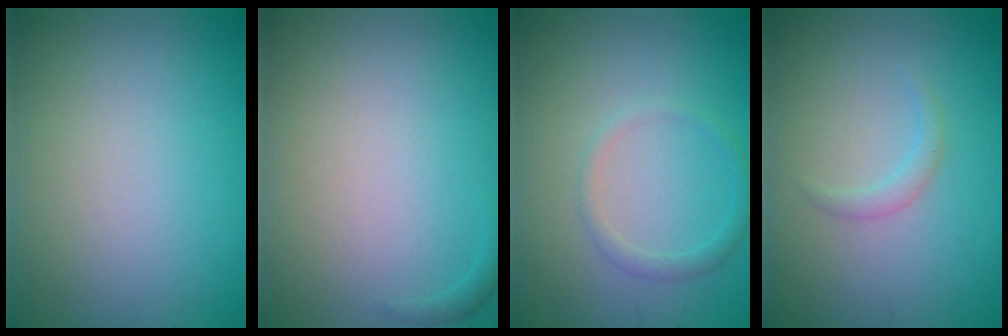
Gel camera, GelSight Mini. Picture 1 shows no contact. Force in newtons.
{"total": 0.6, "press": 0.6, "slide": 0.1}
{"total": 1.4, "press": 1.4, "slide": 0.0}
{"total": 1.1, "press": 1.1, "slide": 0.0}